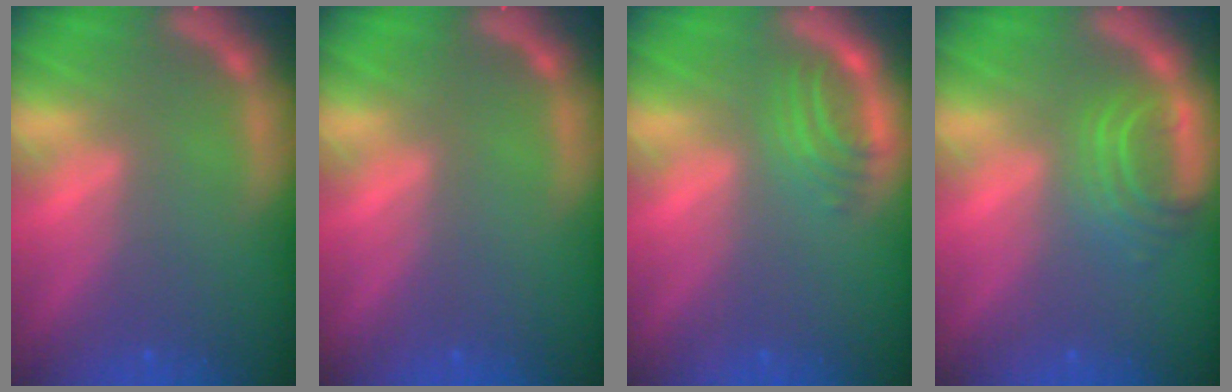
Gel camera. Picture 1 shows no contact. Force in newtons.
{"total": 0.0}
{"total": 2.9}
{"total": 4.0}